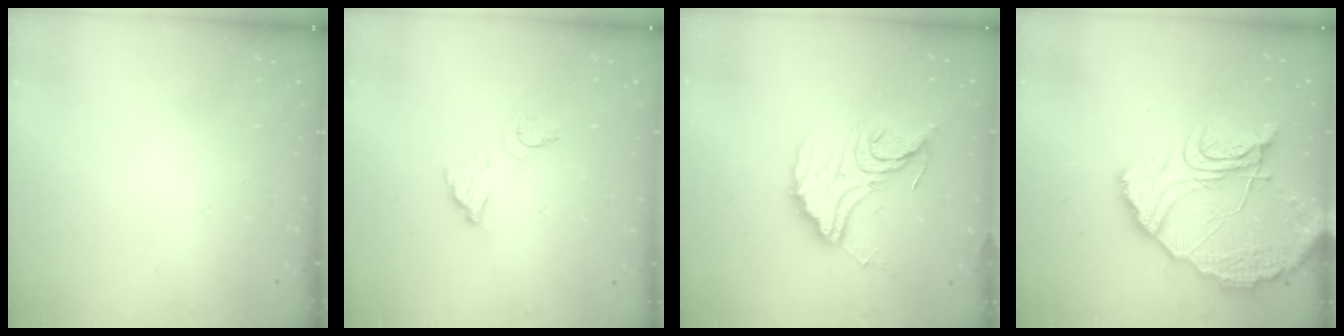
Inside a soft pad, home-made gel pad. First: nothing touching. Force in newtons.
{"total": 5.1, "press": 5.1, "slide": 0.3}
{"total": 16.3, "press": 16.3, "slide": 1.3}
{"total": 18.0, "press": 17.9, "slide": 1.6}